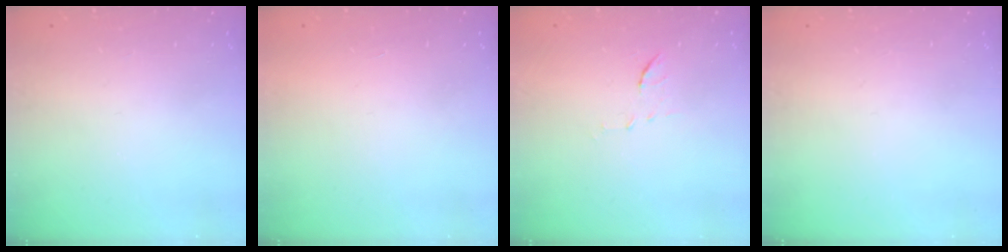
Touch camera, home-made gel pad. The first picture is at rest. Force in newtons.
{"total": 1.7, "press": 1.7, "slide": 0.1}
{"total": 5.7, "press": 5.6, "slide": 1.3}
{"total": 0.0}